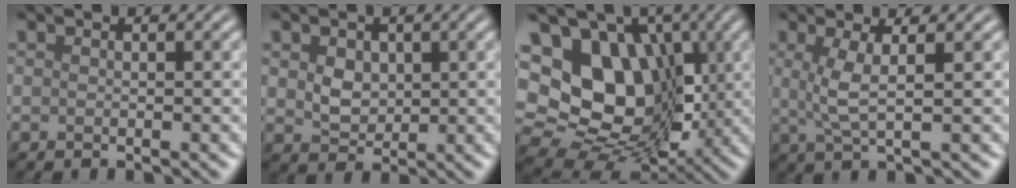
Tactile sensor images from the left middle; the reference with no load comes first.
{"total": 2.8, "force": [0.8, 2.2, 1.6], "torque": [-0.032, 0.000, 0.009]}
{"total": 17.5, "force": [3.9, 13.5, 10.4], "torque": [-0.199, 0.047, 0.065]}
{"total": 2.8, "force": [0.7, 0.7, 2.7], "torque": [-0.056, -0.003, 0.014]}